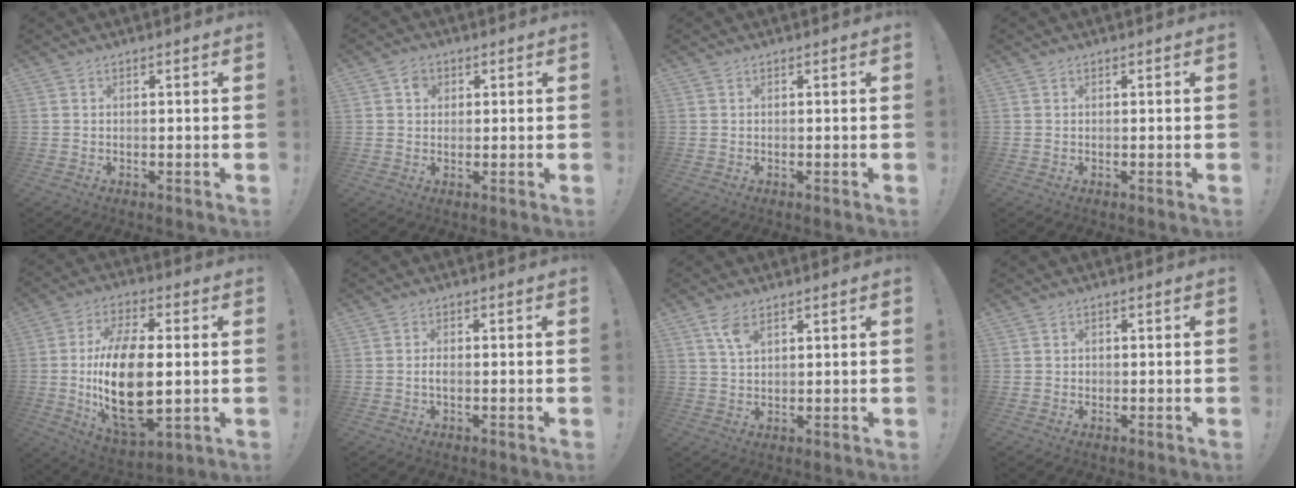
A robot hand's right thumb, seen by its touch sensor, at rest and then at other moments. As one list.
[{"total": 2.9, "force": [0.7, 2.6, 1.0], "torque": [-0.007, 0.001, 0.010]}, {"total": 0.0}, {"total": 0.0}, {"total": 21.7, "force": [-0.3, 11.1, 18.6], "torque": [-0.367, -0.011, -0.002]}, {"total": 1.6, "force": [-0.5, 0.6, 1.4], "torque": [-0.030, 0.007, -0.009]}, {"total": 4.6, "force": [2.7, 2.0, 3.1], "torque": [-0.060, -0.010, 0.049]}, {"total": 0.9, "force": [-0.1, 0.9, 0.2], "torque": [-0.008, 0.006, 0.000]}]